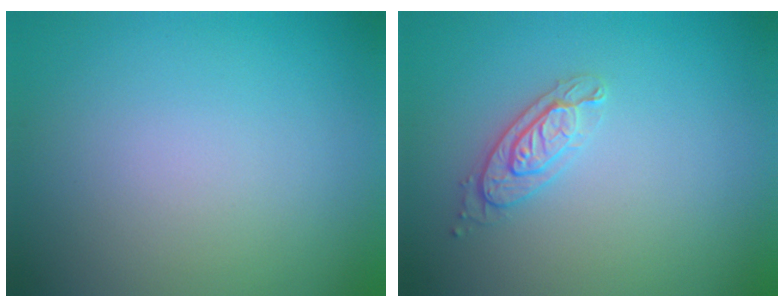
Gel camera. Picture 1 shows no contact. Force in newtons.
{"total": 2.1, "press": 2.1, "slide": 0.5}